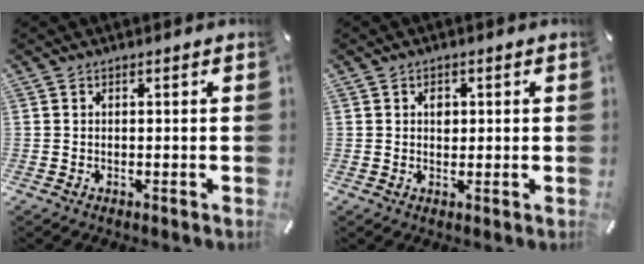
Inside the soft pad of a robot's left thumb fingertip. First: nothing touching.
{"total": 2.2, "force": [0.4, 1.8, 1.2], "torque": [-0.003, -0.003, 0.001]}